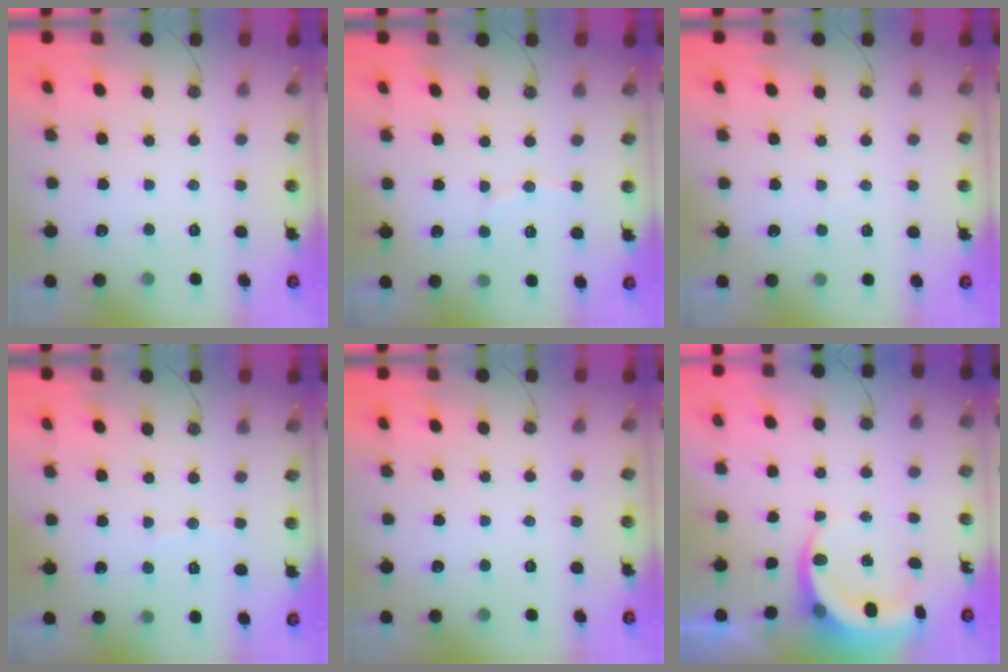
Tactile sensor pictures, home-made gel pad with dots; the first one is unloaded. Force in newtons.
{"total": 4.8, "press": 4.6, "slide": 1.6}
{"total": 2.9, "press": 2.9, "slide": 0.2}
{"total": 2.9, "press": 2.9, "slide": 0.3}
{"total": 0.0}
{"total": 5.8, "press": 5.8, "slide": 0.4}